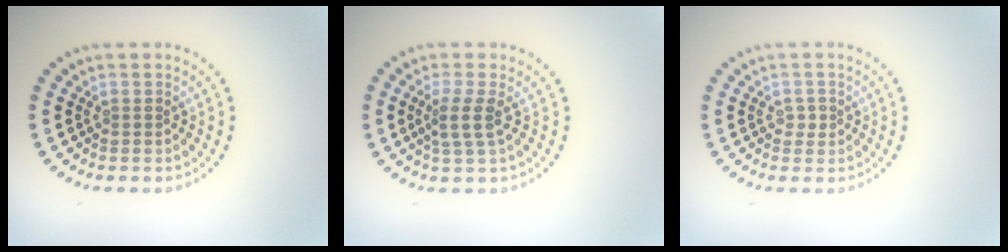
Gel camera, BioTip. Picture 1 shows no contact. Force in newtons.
{"total": 2.4, "press": 1.9, "slide": 1.4}
{"total": 1.0, "press": 0.9, "slide": 0.5}